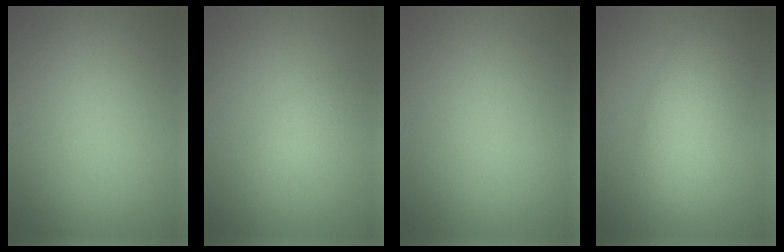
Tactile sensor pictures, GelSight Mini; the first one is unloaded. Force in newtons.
{"total": 1.4, "press": 1.4, "slide": 0.1}
{"total": 0.0}
{"total": 6.5, "press": 6.5, "slide": 0.4}